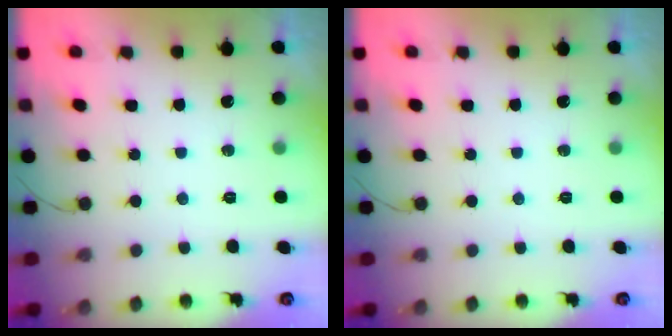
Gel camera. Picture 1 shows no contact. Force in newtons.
{"total": 0.0}